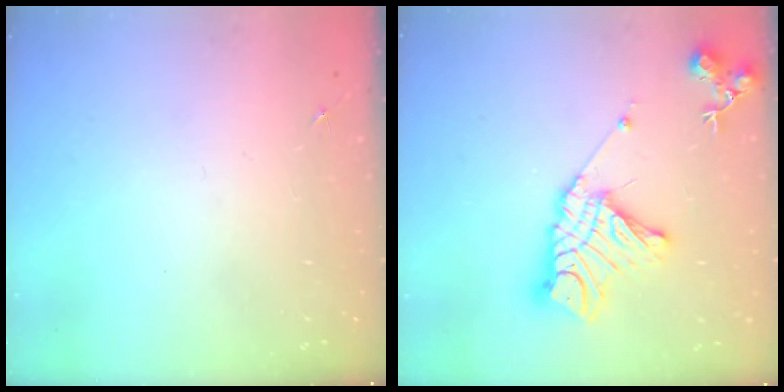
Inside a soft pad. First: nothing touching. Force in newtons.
{"total": 17.0, "press": 16.9, "slide": 1.3}